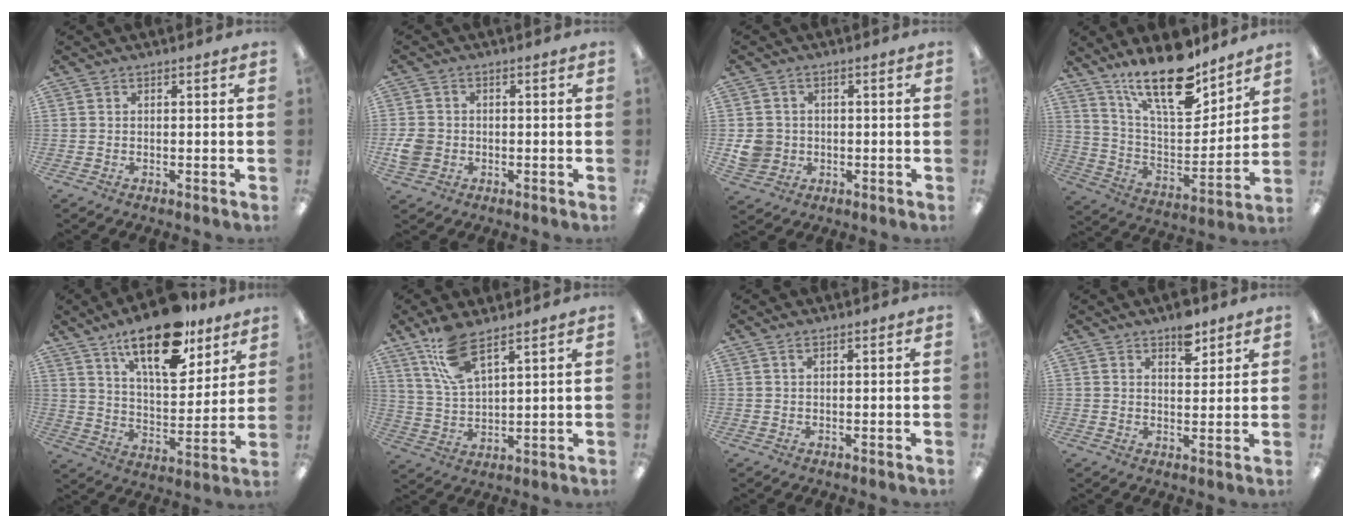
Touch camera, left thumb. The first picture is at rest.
{"total": 4.6, "force": [-1.1, 4.1, 1.9], "torque": [-0.030, 0.006, -0.020]}
{"total": 5.7, "force": [-0.5, 5.4, 1.7], "torque": [-0.027, 0.009, -0.006]}
{"total": 20.6, "force": [15.0, 7.3, 12.0], "torque": [-0.202, -0.097, 0.259]}
{"total": 19.3, "force": [13.4, 7.6, 11.6], "torque": [-0.183, -0.073, 0.225]}
{"total": 10.6, "force": [7.6, 3.4, 6.5], "torque": [-0.136, -0.024, 0.141]}
{"total": 1.1, "force": [0.7, 0.5, 0.7], "torque": [-0.015, 0.002, 0.012]}
{"total": 6.2, "force": [4.5, 3.0, 3.0], "torque": [-0.023, -0.027, 0.073]}